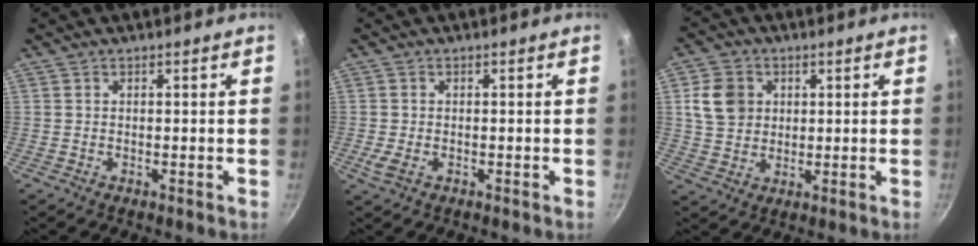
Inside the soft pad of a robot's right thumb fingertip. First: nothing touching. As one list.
[{"total": 2.6, "force": [-0.8, 1.6, 1.9], "torque": [-0.036, -0.005, -0.015]}, {"total": 8.1, "force": [2.0, 6.8, 3.9], "torque": [-0.048, 0.003, 0.035]}]